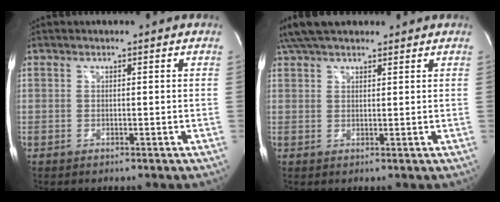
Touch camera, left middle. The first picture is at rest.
{"total": 8.6, "force": [7.1, 2.8, 4.0], "torque": [-0.068, 0.042, 0.127]}